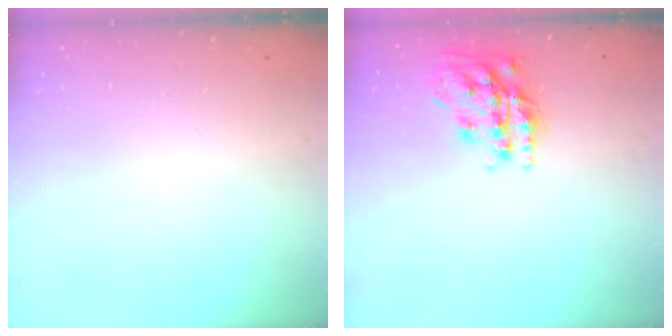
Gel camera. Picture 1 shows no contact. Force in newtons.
{"total": 18.7, "press": 18.6, "slide": 1.5}